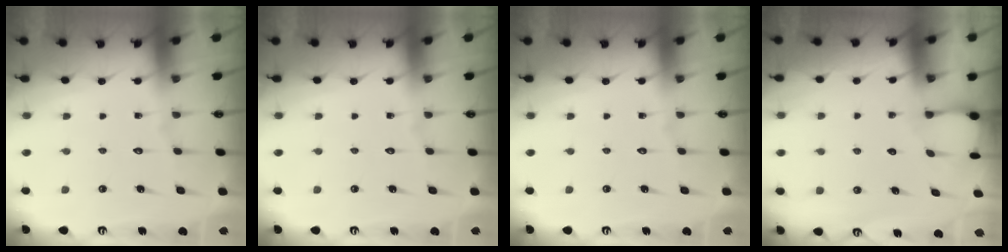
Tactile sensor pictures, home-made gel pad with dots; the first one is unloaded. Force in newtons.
{"total": 0.0}
{"total": 0.0}
{"total": 2.0, "press": 2.0, "slide": 0.3}